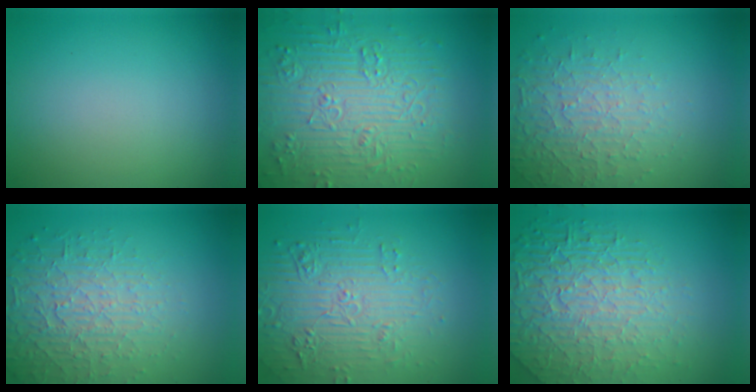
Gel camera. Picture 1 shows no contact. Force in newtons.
{"total": 9.3, "press": 6.8, "slide": 6.3}
{"total": 4.7, "press": 3.2, "slide": 3.4}
{"total": 5.1, "press": 4.3, "slide": 2.6}
{"total": 6.0, "press": 4.8, "slide": 3.6}
{"total": 8.7, "press": 6.0, "slide": 6.3}